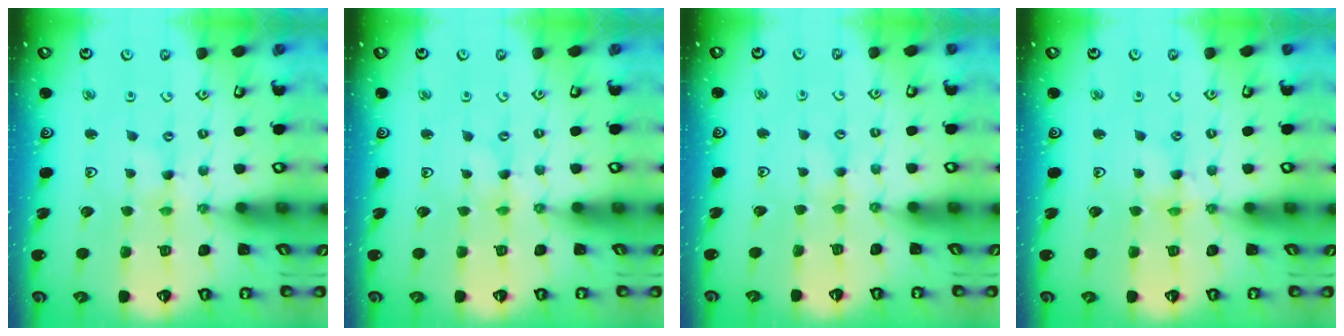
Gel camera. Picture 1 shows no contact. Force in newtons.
{"total": 0.0}
{"total": 1.4, "press": 1.3, "slide": 0.3}
{"total": 1.7, "press": 1.7, "slide": 0.2}